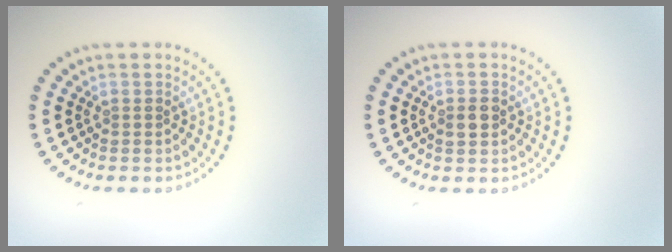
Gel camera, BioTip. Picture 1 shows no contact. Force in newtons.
{"total": 1.5, "press": 1.5, "slide": 0.2}